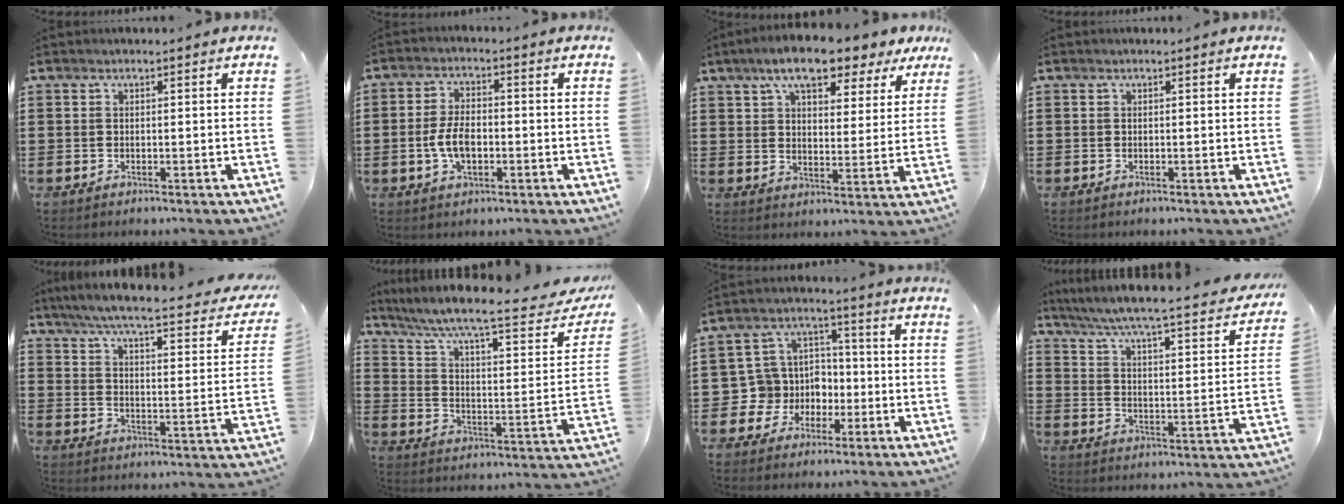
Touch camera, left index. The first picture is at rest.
{"total": 5.6, "force": [-1.0, 2.8, 4.7], "torque": [-0.104, 0.000, -0.023]}
{"total": 8.4, "force": [6.6, 2.1, 4.8], "torque": [-0.101, -0.013, 0.114]}
{"total": 0.0}
{"total": 5.6, "force": [4.7, -0.3, 3.0], "torque": [-0.082, -0.041, 0.073]}
{"total": 9.5, "force": [6.9, 1.2, 6.4], "torque": [-0.132, -0.043, 0.105]}
{"total": 7.5, "force": [-1.2, 7.3, 1.5], "torque": [-0.080, -0.003, -0.023]}
{"total": 4.3, "force": [3.6, -0.5, 2.4], "torque": [-0.067, -0.043, 0.047]}